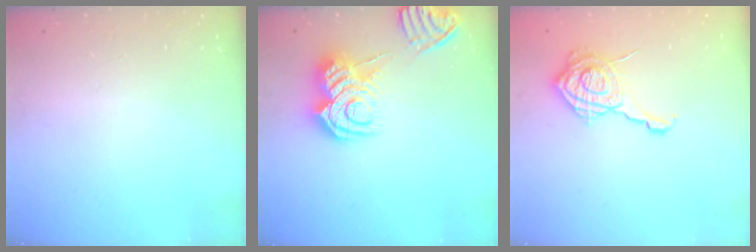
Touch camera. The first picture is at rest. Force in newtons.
{"total": 14.8, "press": 14.7, "slide": 1.5}
{"total": 14.0, "press": 13.9, "slide": 0.7}